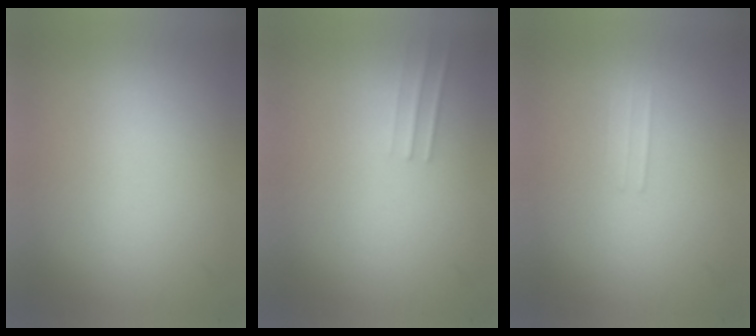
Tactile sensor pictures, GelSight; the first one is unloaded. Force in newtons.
{"total": 1.0}
{"total": 1.2}